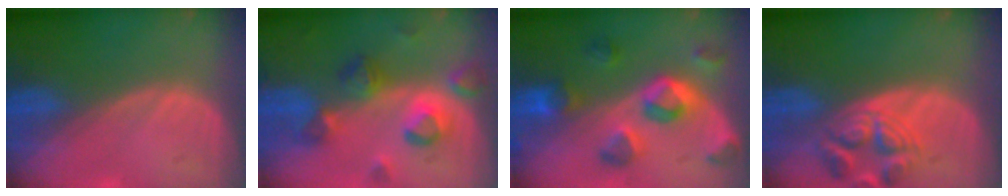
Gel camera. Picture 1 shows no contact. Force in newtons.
{"total": 8.1, "press": 7.7, "slide": 2.7}
{"total": 8.3, "press": 8.1, "slide": 1.9}
{"total": 6.9, "press": 6.3, "slide": 2.8}